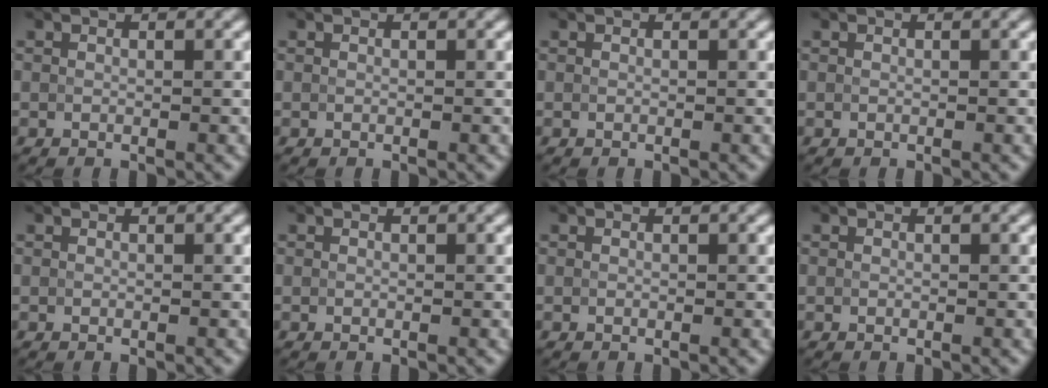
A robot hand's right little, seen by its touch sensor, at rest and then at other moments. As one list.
[{"total": 0.0}, {"total": 0.0}, {"total": 0.0}, {"total": 0.0}, {"total": 0.0}, {"total": 0.0}, {"total": 0.0}]